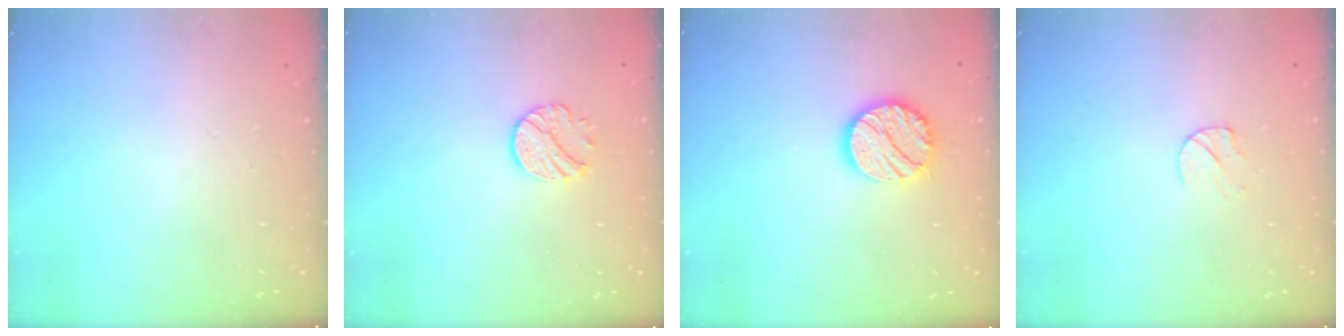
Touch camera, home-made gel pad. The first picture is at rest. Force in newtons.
{"total": 8.5, "press": 8.5, "slide": 0.4}
{"total": 12.5, "press": 12.5, "slide": 0.6}
{"total": 3.5, "press": 3.5, "slide": 0.4}